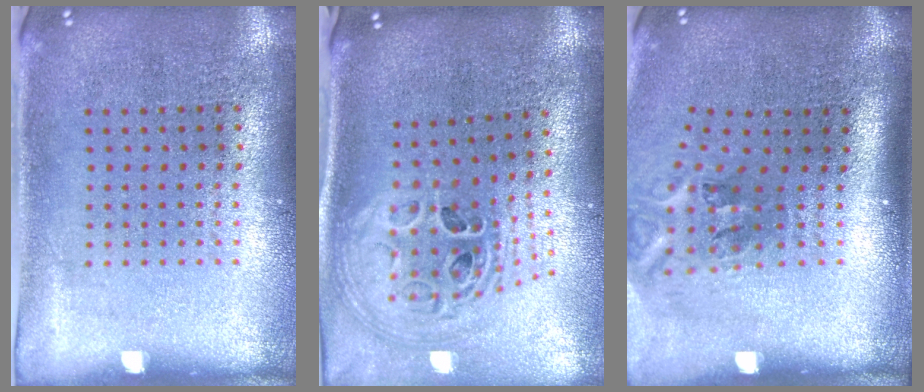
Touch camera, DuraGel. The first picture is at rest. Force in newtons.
{"total": 2.1, "press": 1.6, "slide": 1.3}
{"total": 2.3, "press": 1.4, "slide": 1.9}